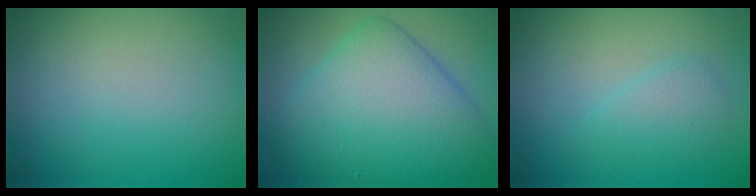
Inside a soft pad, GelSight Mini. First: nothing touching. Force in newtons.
{"total": 8.4, "press": 8.4, "slide": 0.3}
{"total": 1.7, "press": 1.7, "slide": 0.1}